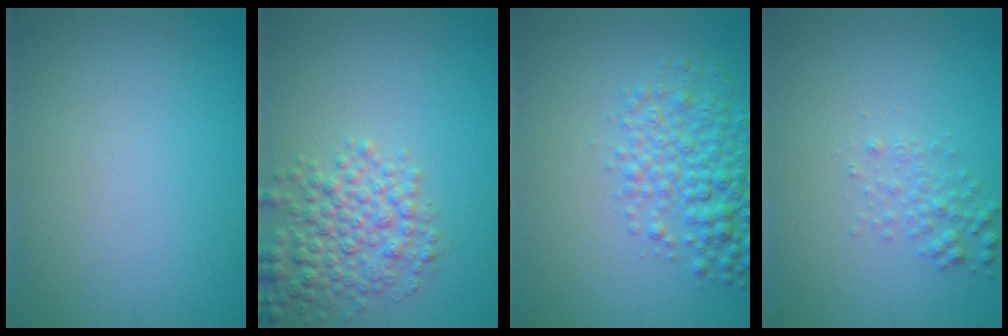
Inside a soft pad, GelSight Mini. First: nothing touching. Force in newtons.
{"total": 4.5, "press": 4.5, "slide": 0.1}
{"total": 4.7, "press": 4.7, "slide": 0.1}
{"total": 1.5, "press": 1.5, "slide": 0.1}